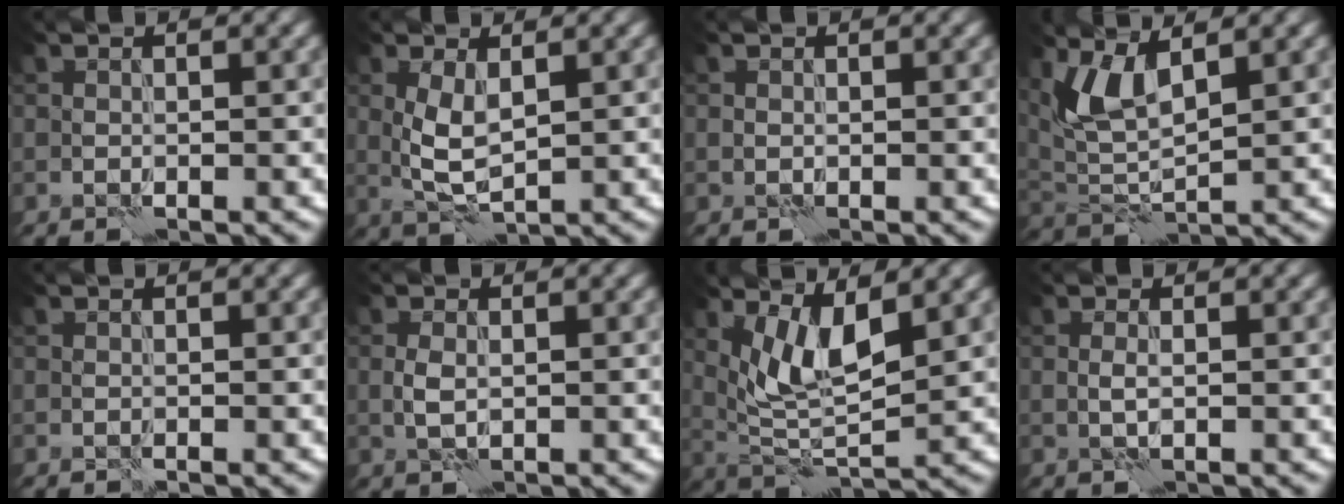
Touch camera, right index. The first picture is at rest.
{"total": 3.3, "force": [1.0, 1.3, 2.8], "torque": [-0.065, -0.003, 0.023]}
{"total": 0.0}
{"total": 4.4, "force": [2.4, 1.5, 3.4], "torque": [-0.083, -0.006, 0.051]}
{"total": 0.0}
{"total": 1.4, "force": [0.0, 0.7, 1.2], "torque": [-0.029, 0.003, 0.000]}
{"total": 4.7, "force": [2.4, 1.3, 3.9], "torque": [-0.076, -0.011, 0.050]}
{"total": 0.9, "force": [0.0, 0.1, 0.9], "torque": [-0.022, 0.003, -0.002]}